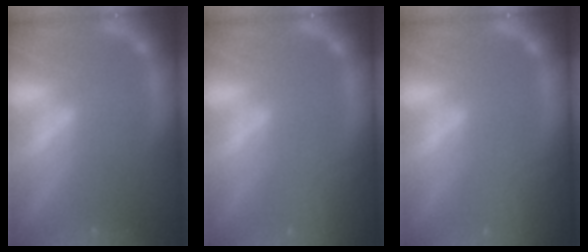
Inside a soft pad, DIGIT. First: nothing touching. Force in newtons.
{"total": 6.6}
{"total": 6.6}